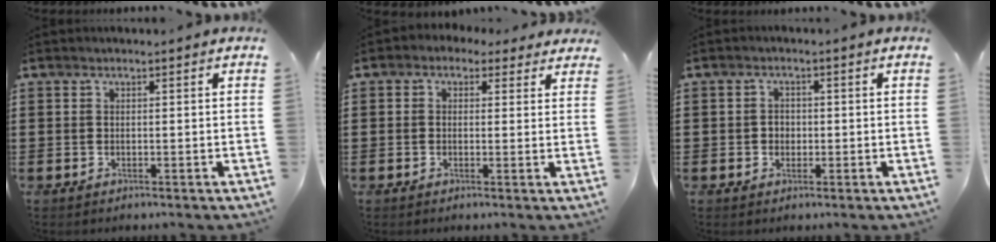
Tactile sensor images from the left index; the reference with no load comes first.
{"total": 1.8, "force": [0.9, 1.4, 0.6], "torque": [-0.018, 0.009, 0.015]}
{"total": 1.8, "force": [-0.2, 1.6, 0.7], "torque": [-0.019, 0.007, -0.007]}